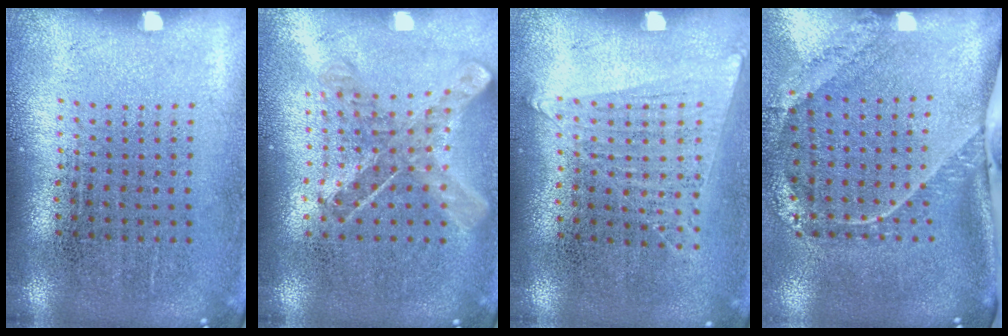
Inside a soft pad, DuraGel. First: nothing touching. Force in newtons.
{"total": 0.8, "press": 0.8, "slide": 0.2}
{"total": 1.1, "press": 1.0, "slide": 0.4}
{"total": 2.6, "press": 1.7, "slide": 2.0}